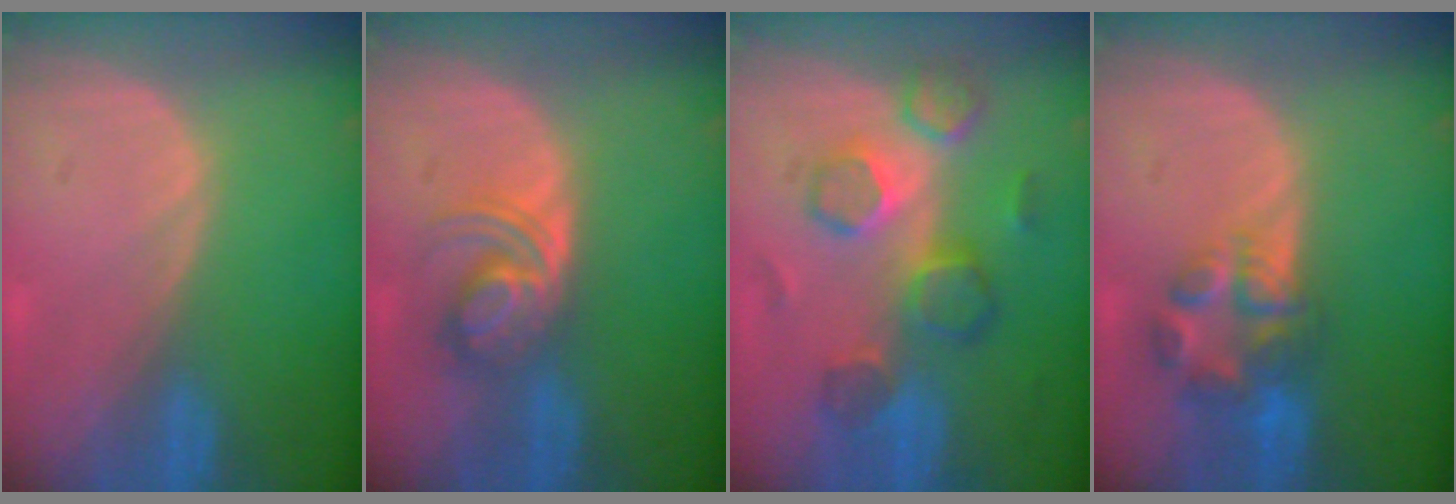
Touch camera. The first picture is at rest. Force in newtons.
{"total": 5.7, "press": 5.5, "slide": 1.5}
{"total": 8.4, "press": 8.2, "slide": 1.8}
{"total": 6.9, "press": 6.0, "slide": 3.3}